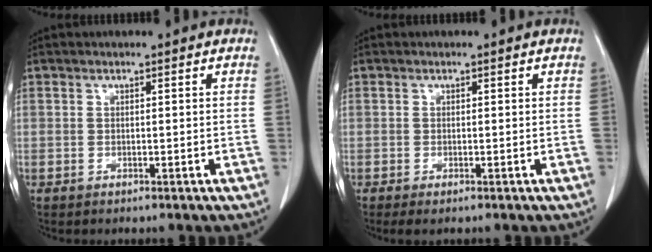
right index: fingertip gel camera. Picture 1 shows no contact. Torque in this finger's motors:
{"motor_torque": [-0.06, 0.05, 0.07, 0.02]}